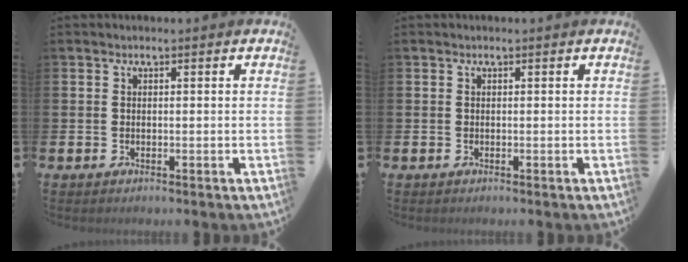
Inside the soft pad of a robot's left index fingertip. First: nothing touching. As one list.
[{"total": 0.0}]